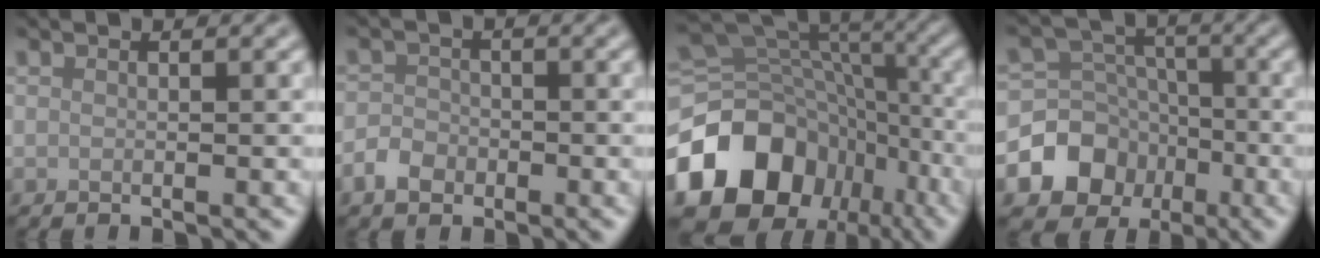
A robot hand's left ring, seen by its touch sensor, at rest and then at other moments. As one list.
[{"total": 2.4, "force": [-1.2, 1.8, 0.9], "torque": [-0.013, 0.004, -0.028]}, {"total": 15.9, "force": [-6.8, 12.3, 7.6], "torque": [-0.158, -0.008, -0.112]}, {"total": 8.2, "force": [-3.9, 6.9, 2.4], "torque": [-0.031, 0.007, -0.091]}]